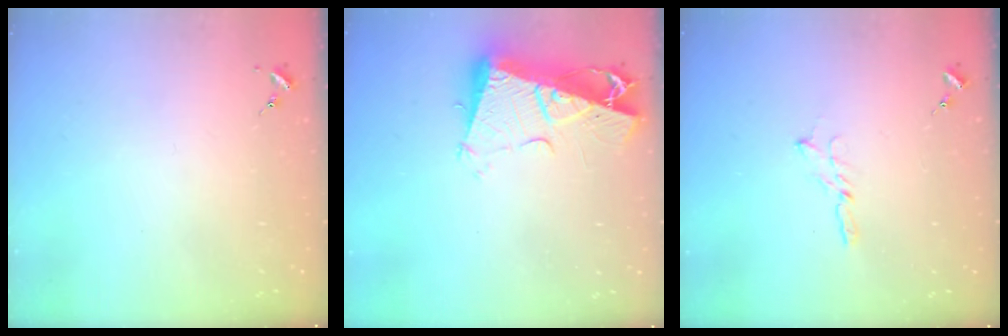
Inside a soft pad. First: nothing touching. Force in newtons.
{"total": 15.1, "press": 14.9, "slide": 1.8}
{"total": 3.4, "press": 3.4, "slide": 0.3}